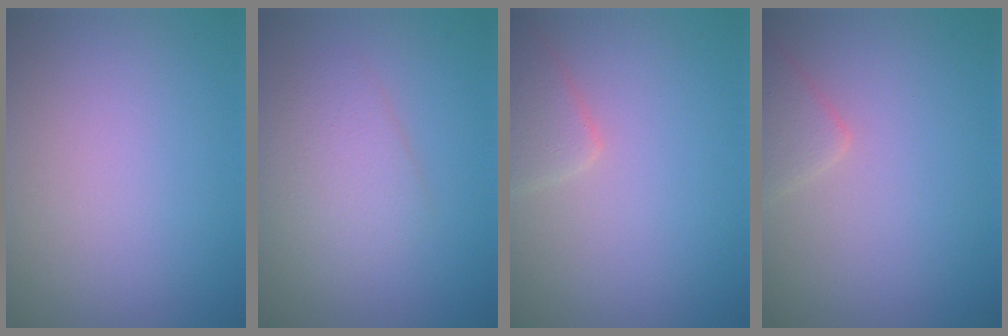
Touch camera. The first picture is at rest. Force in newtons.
{"total": 3.0, "press": 3.0, "slide": 0.1}
{"total": 2.4, "press": 2.4, "slide": 0.1}
{"total": 2.2, "press": 2.2, "slide": 0.2}